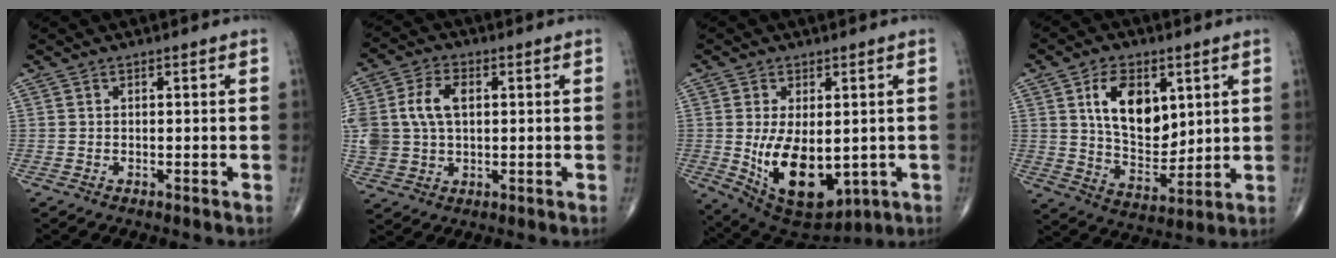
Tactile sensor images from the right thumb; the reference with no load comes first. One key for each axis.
{"total": 11.1, "fx": 1.9, "fy": 7.5, "fz": 7.9, "tx": -0.165, "ty": 0.008, "tz": 0.040}
{"total": 14.7, "fx": -1.7, "fy": 8.1, "fz": 12.1, "tx": -0.190, "ty": -0.018, "tz": 0.003}
{"total": 13.4, "fx": 4.4, "fy": 8.1, "fz": 9.7, "tx": -0.130, "ty": -0.029, "tz": 0.087}